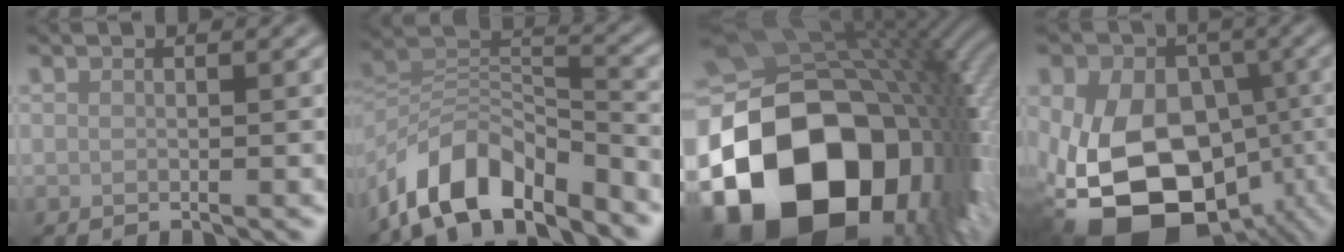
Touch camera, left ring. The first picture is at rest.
{"total": 10.0, "force": [-7.3, 4.1, 5.4], "torque": [-0.078, 0.000, -0.141]}
{"total": 23.8, "force": [-8.4, 16.8, 14.7], "torque": [-0.260, -0.045, -0.141]}
{"total": 18.4, "force": [-5.0, 13.0, 12.1], "torque": [-0.206, -0.015, -0.079]}